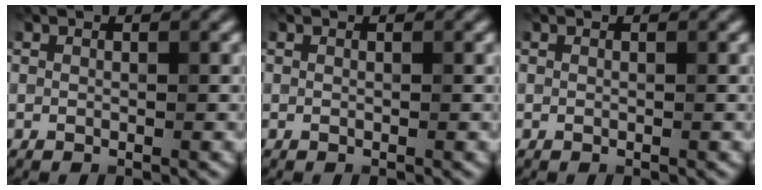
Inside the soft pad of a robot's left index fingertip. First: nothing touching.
{"total": 0.0}
{"total": 0.0}